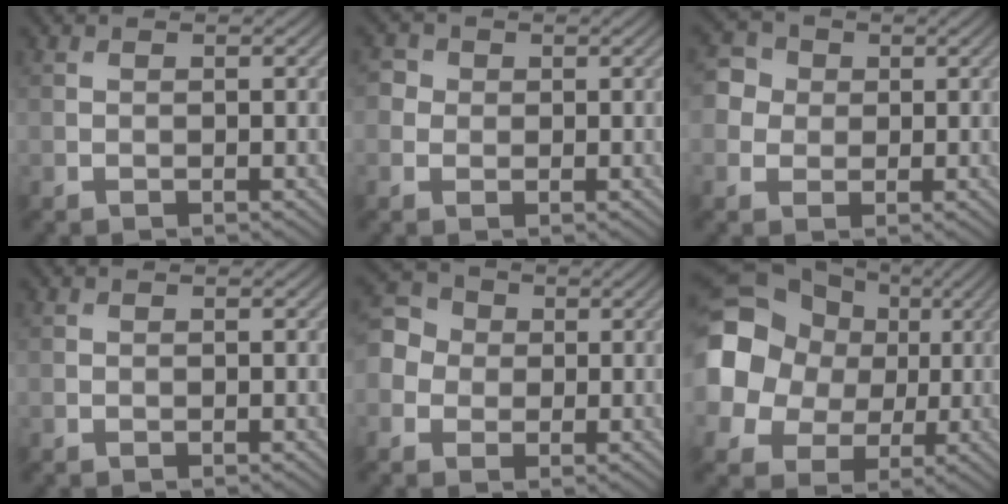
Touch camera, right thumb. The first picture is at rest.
{"total": 2.0, "force": [0.2, 1.9, 0.5], "torque": [-0.016, 0.002, 0.002]}
{"total": 3.5, "force": [0.4, 3.3, 1.1], "torque": [-0.032, 0.007, 0.002]}
{"total": 0.0}
{"total": 4.8, "force": [-0.1, 4.4, 1.8], "torque": [-0.052, 0.006, -0.014]}
{"total": 16.6, "force": [2.8, 14.7, 7.1], "torque": [-0.233, 0.012, 0.035]}